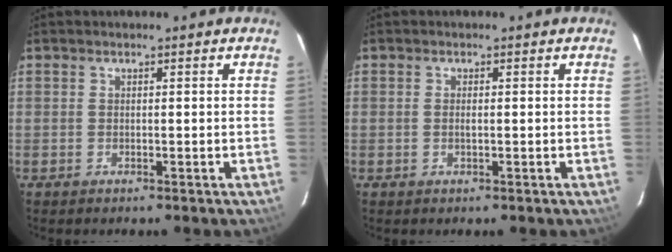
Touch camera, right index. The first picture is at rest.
{"total": 1.1, "force": [-0.1, 0.2, 1.1], "torque": [-0.021, 0.001, -0.003]}